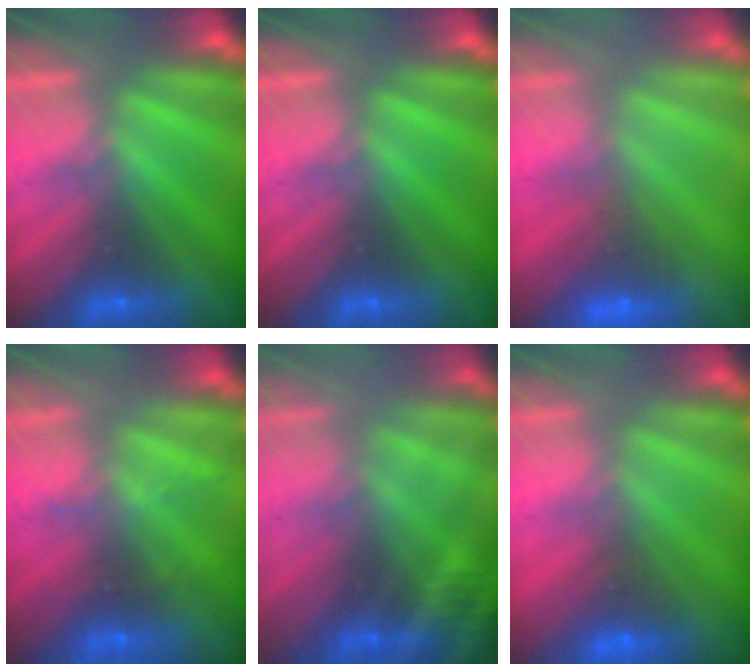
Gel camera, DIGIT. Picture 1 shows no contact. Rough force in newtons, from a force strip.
{"total": 0.0}
{"total": 9.3}
{"total": 2.1}
{"total": 2.8}
{"total": 5.0}